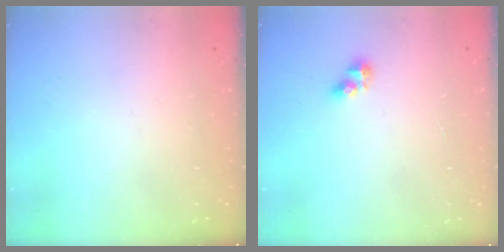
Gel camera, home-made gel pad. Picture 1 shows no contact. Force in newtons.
{"total": 4.0, "press": 4.0, "slide": 0.5}